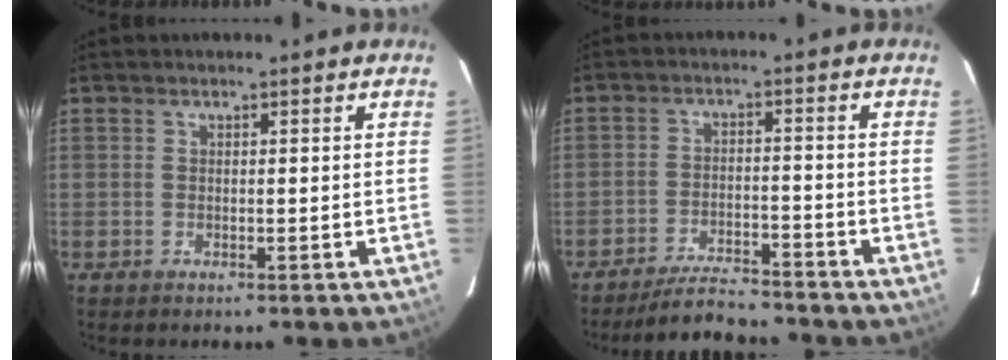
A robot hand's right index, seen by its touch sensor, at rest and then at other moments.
{"total": 6.9, "force": [-6.7, 0.6, 1.5], "torque": [-0.025, -0.008, -0.117]}